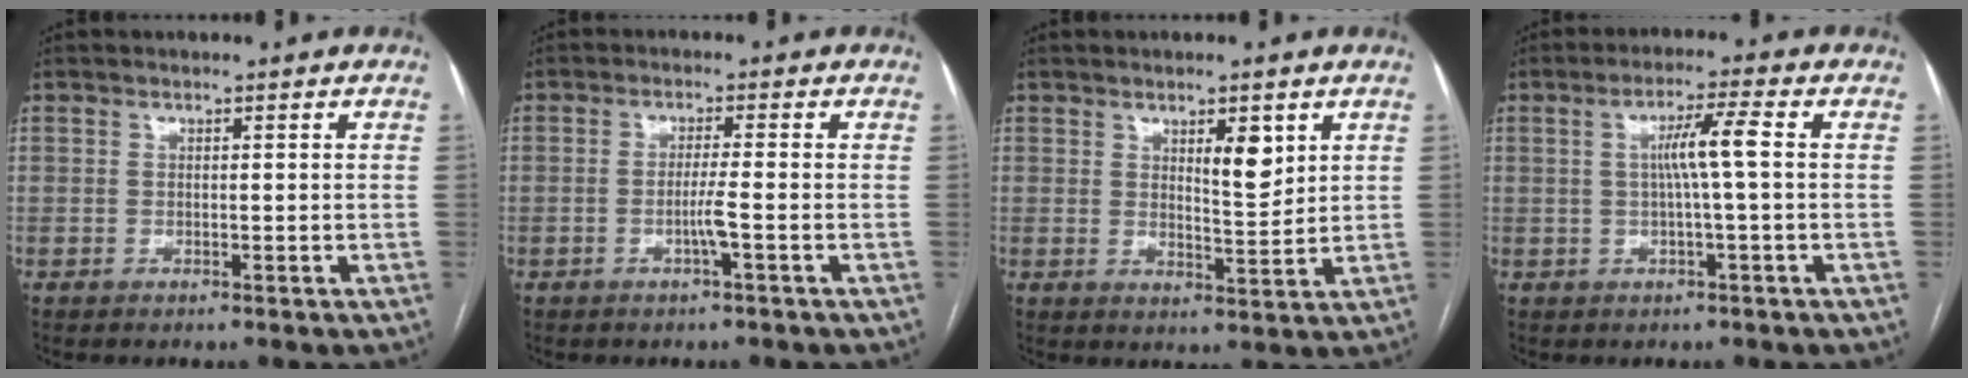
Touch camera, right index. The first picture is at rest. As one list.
[{"total": 2.8, "force": [-1.0, -0.5, 2.5], "torque": [-0.047, -0.002, -0.020]}, {"total": 4.9, "force": [2.3, 1.3, 4.1], "torque": [-0.068, -0.008, 0.041]}, {"total": 5.2, "force": [0.4, -0.6, 5.1], "torque": [-0.092, 0.008, 0.009]}]